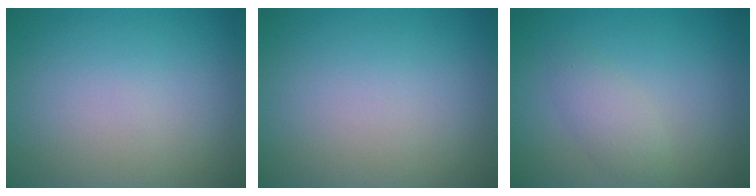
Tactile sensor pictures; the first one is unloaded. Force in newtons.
{"total": 0.0}
{"total": 1.9, "press": 1.9, "slide": 0.1}